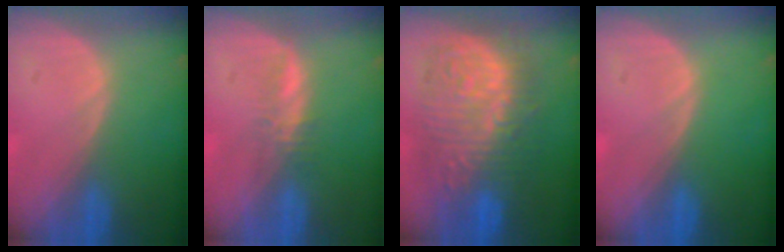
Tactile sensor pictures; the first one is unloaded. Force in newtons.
{"total": 2.0, "press": 1.8, "slide": 0.6}
{"total": 13.0, "press": 13.0, "slide": 1.3}
{"total": 0.0}